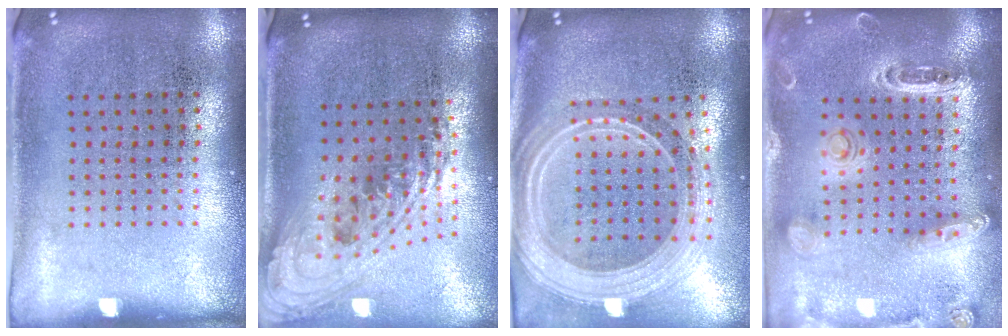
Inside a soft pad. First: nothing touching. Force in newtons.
{"total": 2.4, "press": 1.7, "slide": 1.7}
{"total": 2.7, "press": 2.2, "slide": 1.6}
{"total": 1.4, "press": 1.4, "slide": 0.1}